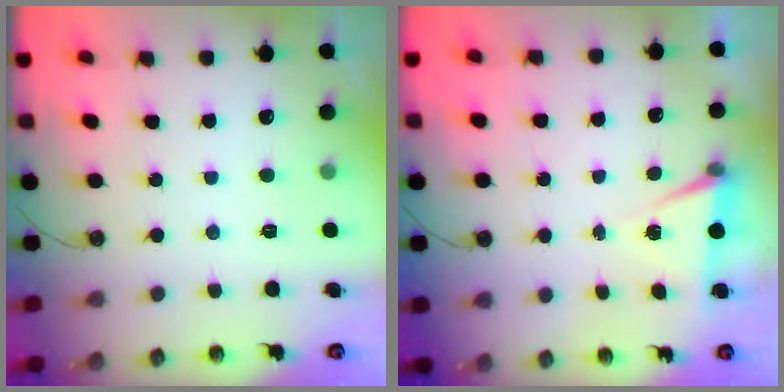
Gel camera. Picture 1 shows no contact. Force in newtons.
{"total": 4.8, "press": 1.9, "slide": 4.4}